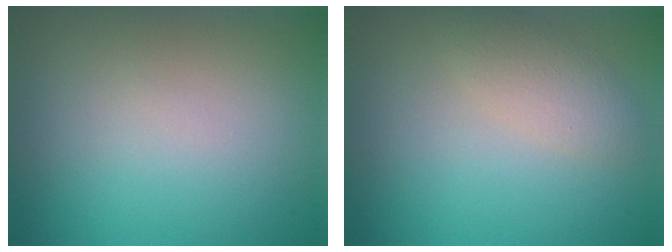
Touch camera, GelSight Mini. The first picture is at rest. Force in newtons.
{"total": 2.5, "press": 2.5, "slide": 0.1}